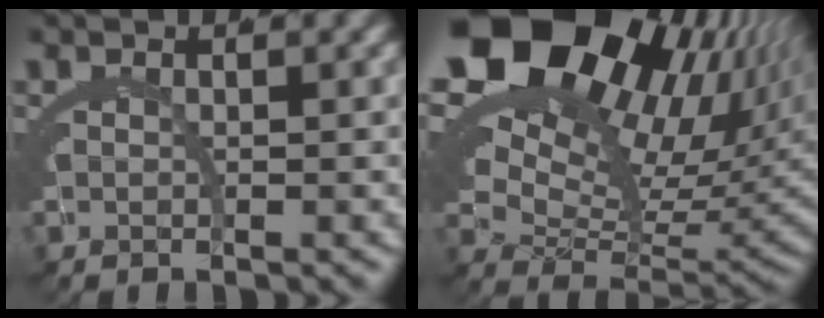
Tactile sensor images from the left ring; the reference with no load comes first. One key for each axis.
{"total": 18.8, "fx": 4.7, "fy": 12.3, "fz": 13.4, "tx": -0.227, "ty": 0.007, "tz": 0.064}